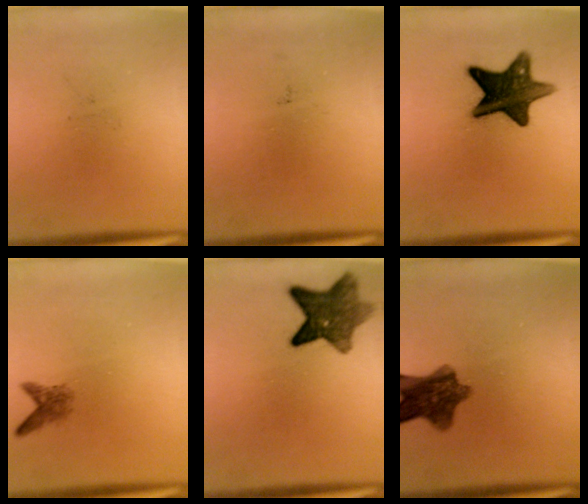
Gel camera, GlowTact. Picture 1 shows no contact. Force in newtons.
{"total": 0.0}
{"total": 12.5}
{"total": 2.1}
{"total": 8.6}
{"total": 8.6}